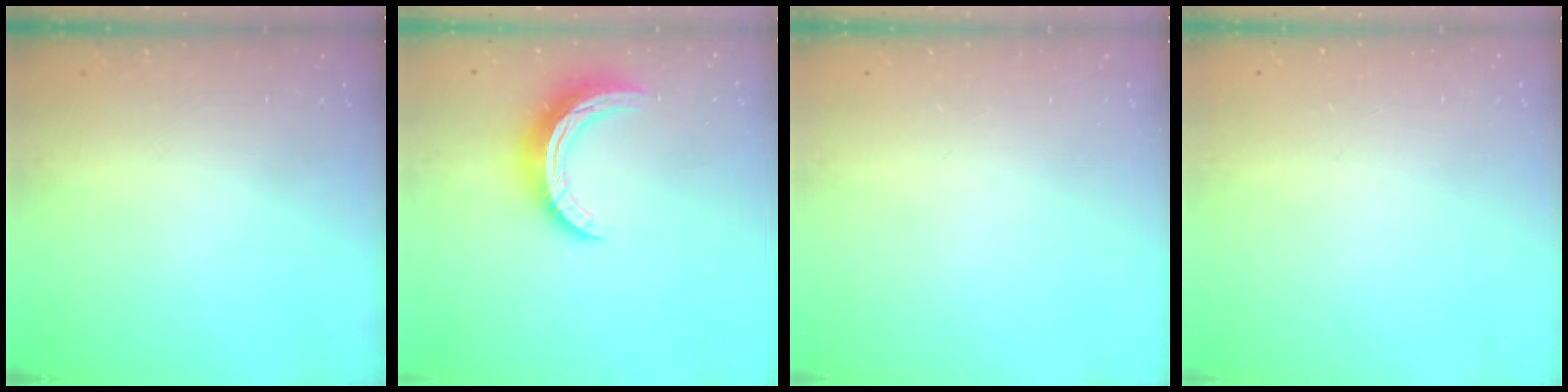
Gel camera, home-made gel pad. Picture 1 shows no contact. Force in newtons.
{"total": 11.8, "press": 11.8, "slide": 0.9}
{"total": 0.0}
{"total": 2.2, "press": 2.2, "slide": 0.1}